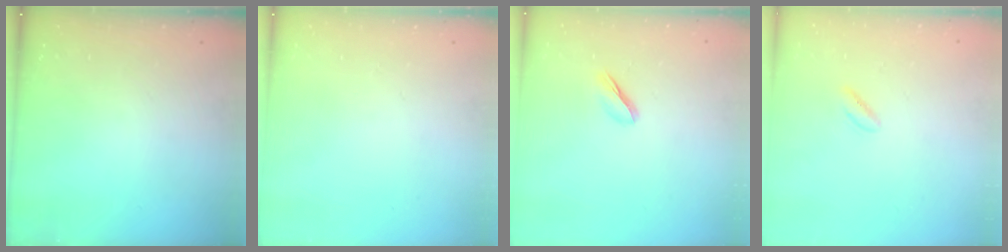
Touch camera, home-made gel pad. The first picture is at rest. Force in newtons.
{"total": 0.0}
{"total": 3.1, "press": 3.0, "slide": 0.9}
{"total": 1.5, "press": 1.3, "slide": 0.8}